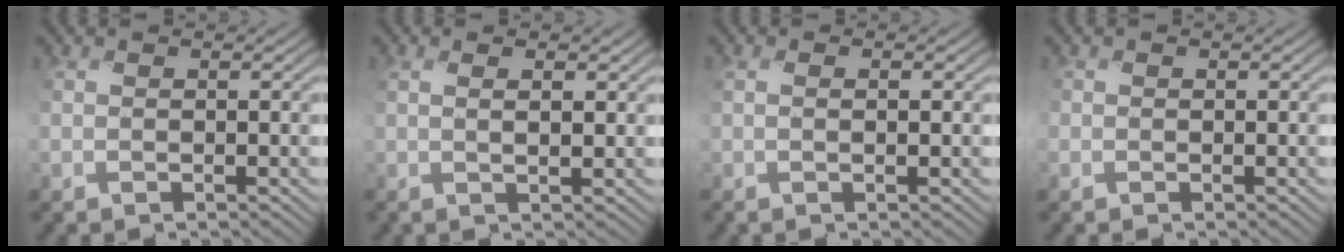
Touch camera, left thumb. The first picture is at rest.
{"total": 2.2, "force": [0.9, 0.4, 2.0], "torque": [-0.039, -0.001, 0.019]}
{"total": 1.4, "force": [0.1, 0.2, 1.4], "torque": [-0.033, 0.003, -0.001]}
{"total": 0.6, "force": [-0.1, 0.6, -0.1], "torque": [0.003, -0.003, -0.005]}